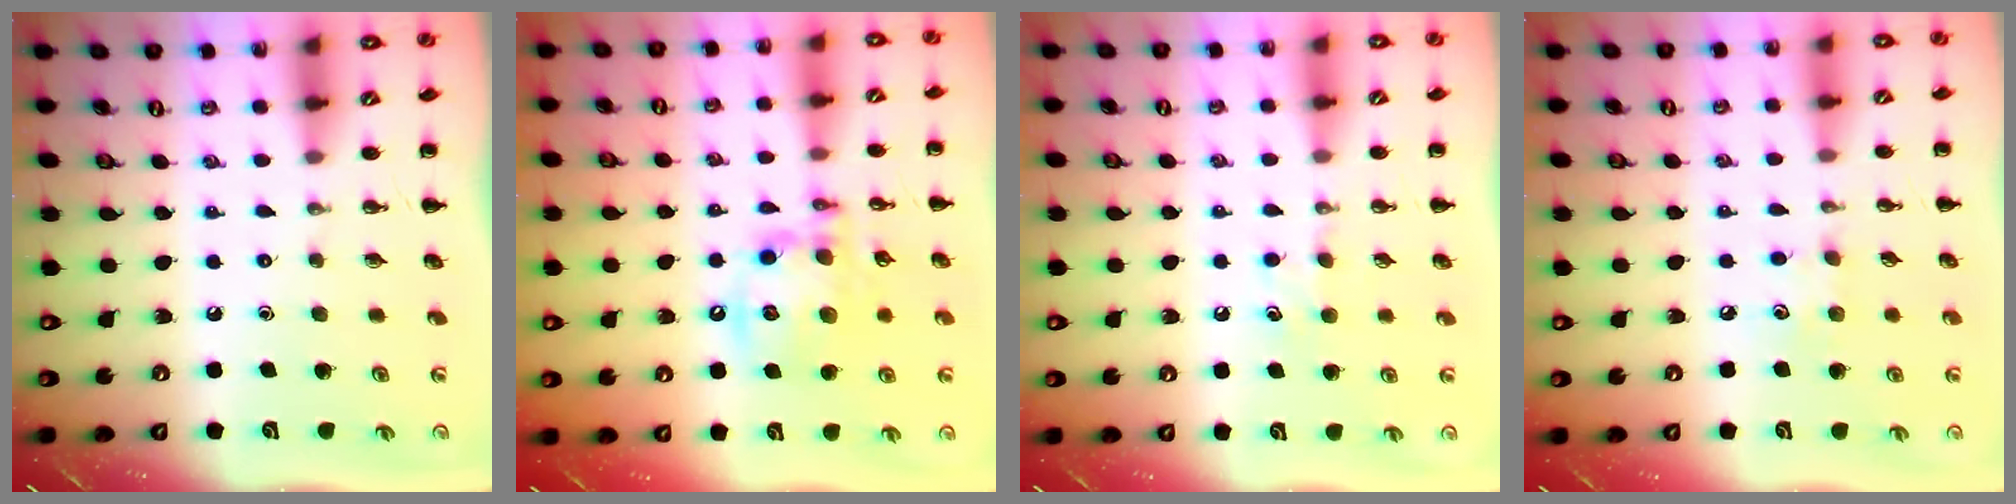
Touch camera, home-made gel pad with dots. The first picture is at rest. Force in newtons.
{"total": 13.8, "press": 13.5, "slide": 3.1}
{"total": 4.7, "press": 4.5, "slide": 1.5}
{"total": 6.6, "press": 6.4, "slide": 1.8}